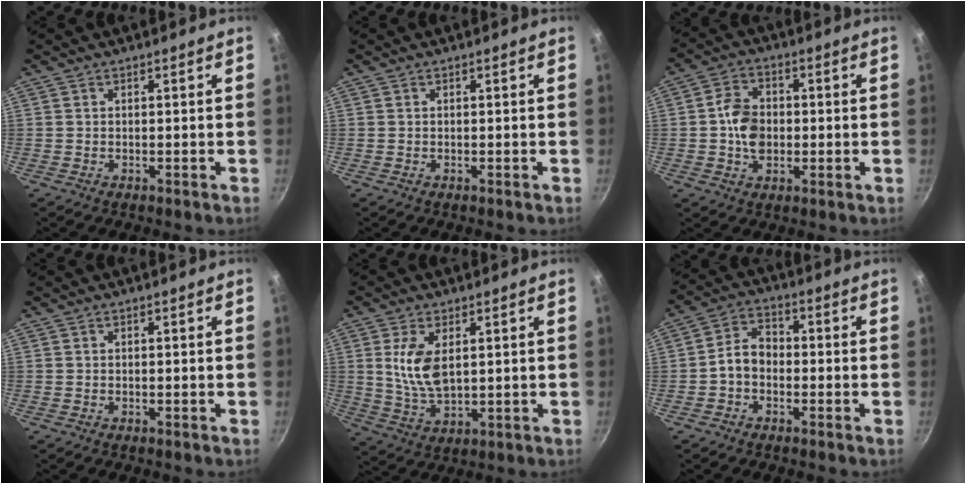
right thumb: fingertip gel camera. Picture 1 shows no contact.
{"total": 0.0}
{"total": 7.9, "force": [-0.2, 5.8, 5.4], "torque": [-0.079, 0.014, -0.010]}
{"total": 0.0}
{"total": 8.9, "force": [2.1, 4.6, 7.3], "torque": [-0.140, -0.018, 0.047]}
{"total": 5.7, "force": [-1.3, 4.1, 3.6], "torque": [-0.049, 0.028, -0.037]}